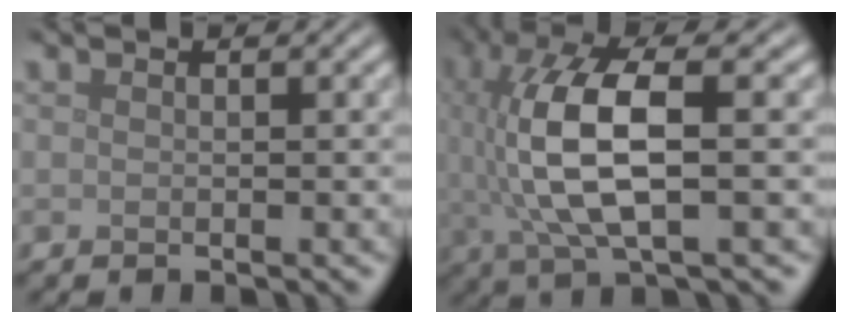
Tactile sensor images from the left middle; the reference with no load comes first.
{"total": 8.9, "force": [0.3, 3.1, 8.3], "torque": [-0.180, 0.006, 0.008]}